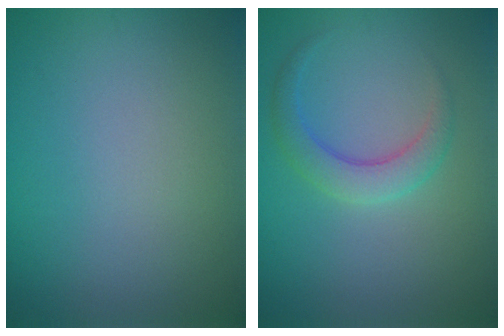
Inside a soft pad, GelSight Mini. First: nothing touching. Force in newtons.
{"total": 2.7, "press": 2.7, "slide": 0.2}